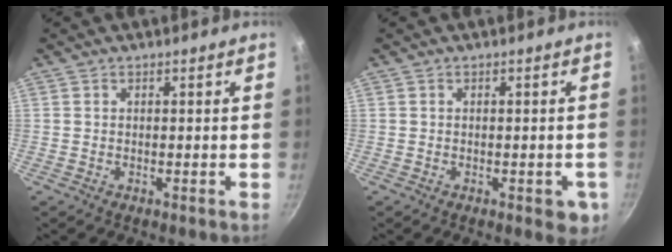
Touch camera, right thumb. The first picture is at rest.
{"total": 3.6, "force": [-1.5, 1.7, 2.9], "torque": [-0.017, 0.004, -0.014]}